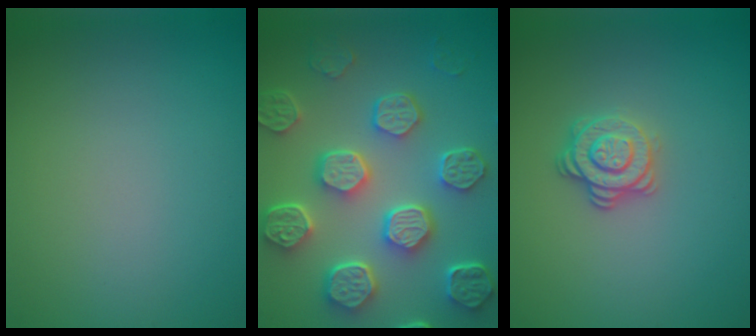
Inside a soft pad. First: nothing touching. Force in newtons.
{"total": 8.6, "press": 6.6, "slide": 5.5}
{"total": 2.8, "press": 2.5, "slide": 1.2}